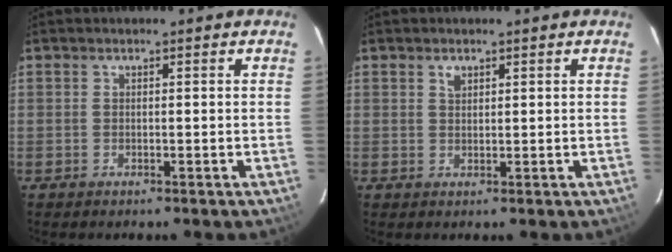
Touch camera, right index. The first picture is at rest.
{"total": 1.4, "force": [0.8, 0.9, 0.7], "torque": [-0.011, 0.004, 0.015]}